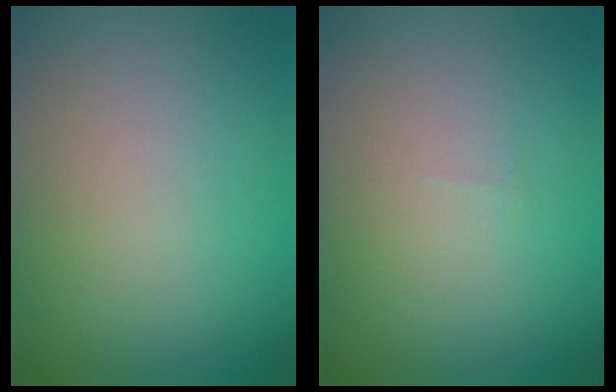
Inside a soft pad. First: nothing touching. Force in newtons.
{"total": 0.0}